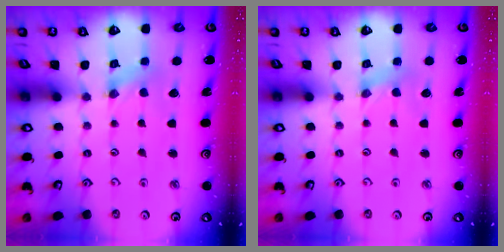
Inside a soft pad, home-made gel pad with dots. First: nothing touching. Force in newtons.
{"total": 1.6, "press": 1.6, "slide": 0.3}